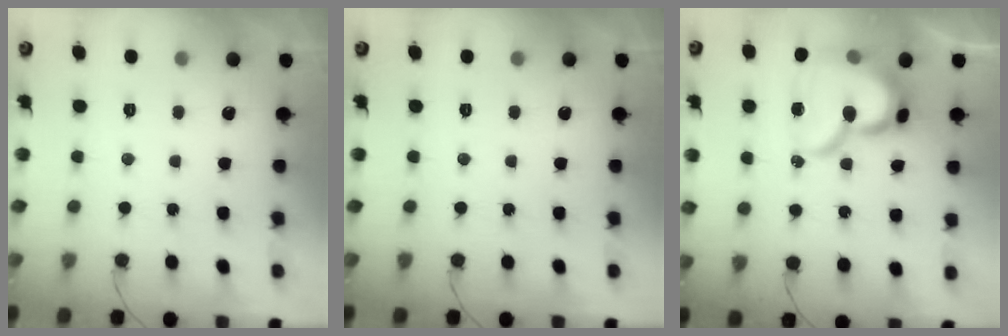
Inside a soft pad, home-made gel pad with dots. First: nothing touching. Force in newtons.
{"total": 0.0}
{"total": 17.9, "press": 17.8, "slide": 1.3}